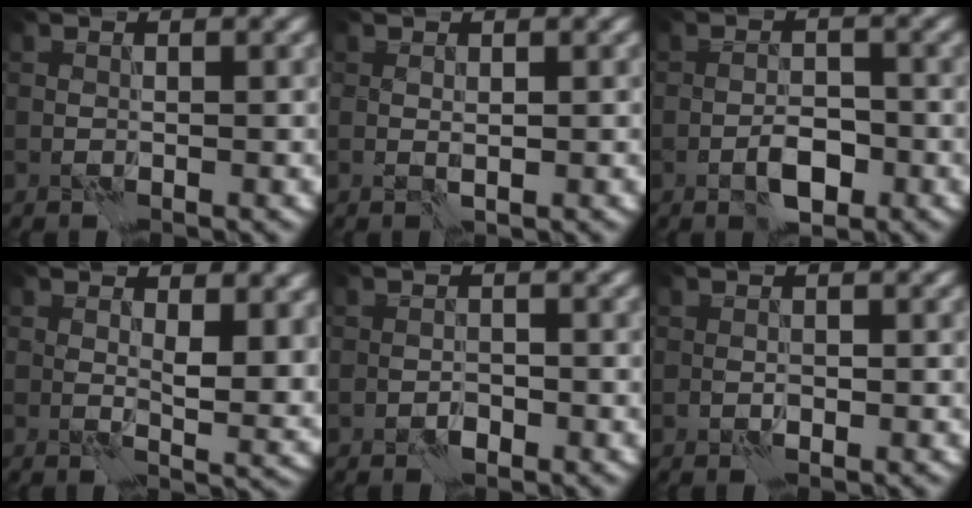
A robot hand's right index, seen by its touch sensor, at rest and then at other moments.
{"total": 0.8, "force": [0.1, 0.3, 0.7], "torque": [-0.014, 0.000, 0.003]}
{"total": 2.9, "force": [-1.5, 1.2, 2.2], "torque": [-0.034, 0.005, -0.028]}
{"total": 4.5, "force": [1.4, 1.9, 3.8], "torque": [-0.060, -0.011, 0.027]}
{"total": 1.1, "force": [-0.8, 0.6, 0.5], "torque": [-0.006, 0.004, -0.015]}
{"total": 0.8, "force": [-0.2, 0.5, 0.6], "torque": [-0.011, 0.002, -0.005]}